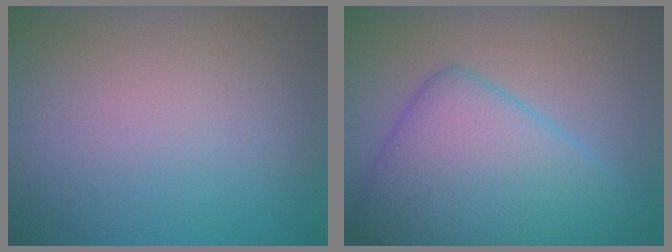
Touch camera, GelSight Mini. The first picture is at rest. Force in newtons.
{"total": 8.5, "press": 8.5, "slide": 0.2}